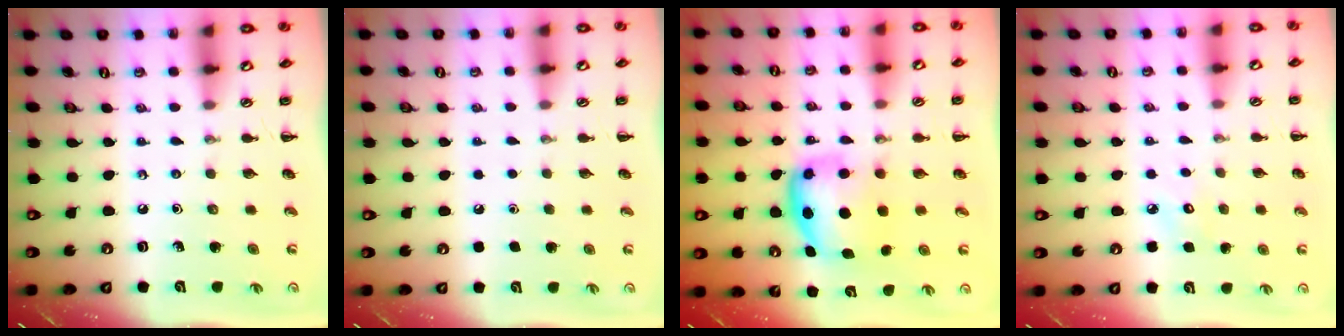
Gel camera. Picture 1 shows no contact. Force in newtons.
{"total": 1.7, "press": 1.7, "slide": 0.1}
{"total": 7.1, "press": 7.0, "slide": 1.1}
{"total": 5.8, "press": 5.6, "slide": 1.3}